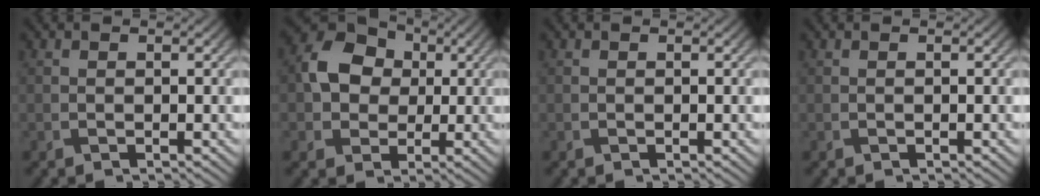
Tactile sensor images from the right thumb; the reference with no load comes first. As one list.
[{"total": 8.4, "force": [0.9, 6.9, 4.7], "torque": [-0.102, 0.013, 0.006]}, {"total": 0.0}, {"total": 0.0}]